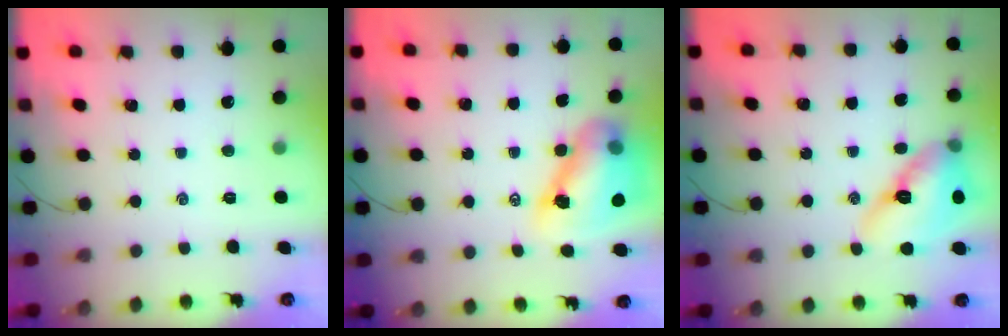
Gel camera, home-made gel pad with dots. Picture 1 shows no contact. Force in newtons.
{"total": 13.8, "press": 13.3, "slide": 3.8}
{"total": 12.9, "press": 12.4, "slide": 3.7}